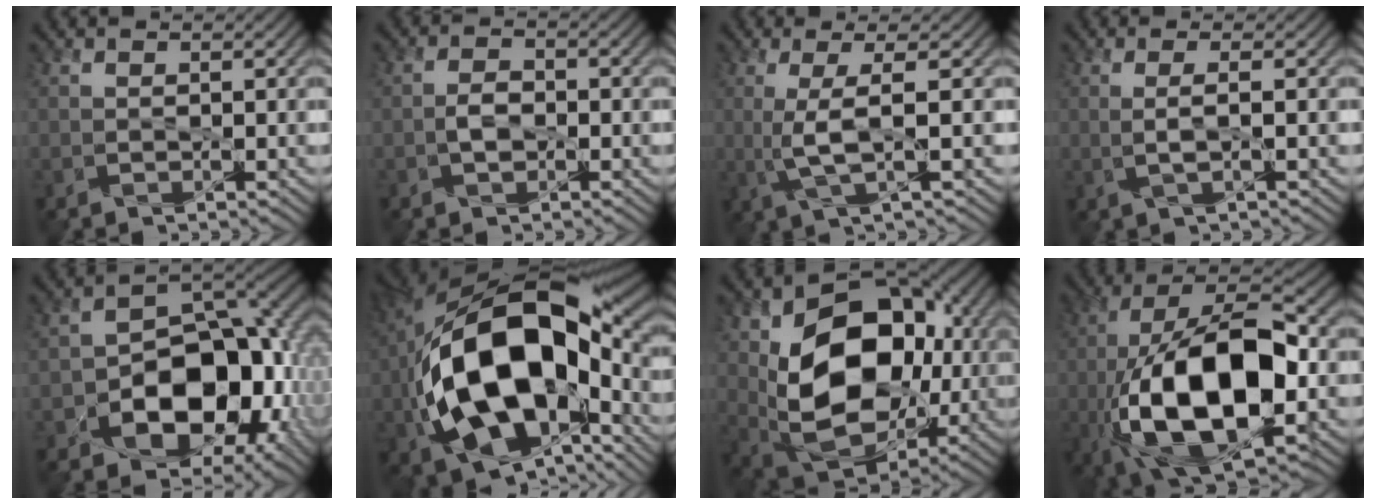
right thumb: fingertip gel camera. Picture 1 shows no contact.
{"total": 2.0, "force": [-0.8, 1.1, 1.5], "torque": [-0.017, 0.004, -0.017]}
{"total": 3.6, "force": [0.1, -0.6, 3.5], "torque": [-0.082, 0.008, 0.002]}
{"total": 1.9, "force": [-0.2, -0.5, 1.8], "torque": [-0.039, 0.006, -0.001]}
{"total": 14.7, "force": [-4.6, 9.8, 10.0], "torque": [-0.136, -0.033, -0.068]}
{"total": 19.8, "force": [-2.5, 11.3, 16.0], "torque": [-0.365, -0.020, -0.022]}
{"total": 17.4, "force": [1.2, 11.8, 12.7], "torque": [-0.210, -0.029, 0.042]}
{"total": 18.1, "force": [-4.9, 8.1, 15.4], "torque": [-0.302, -0.001, -0.093]}